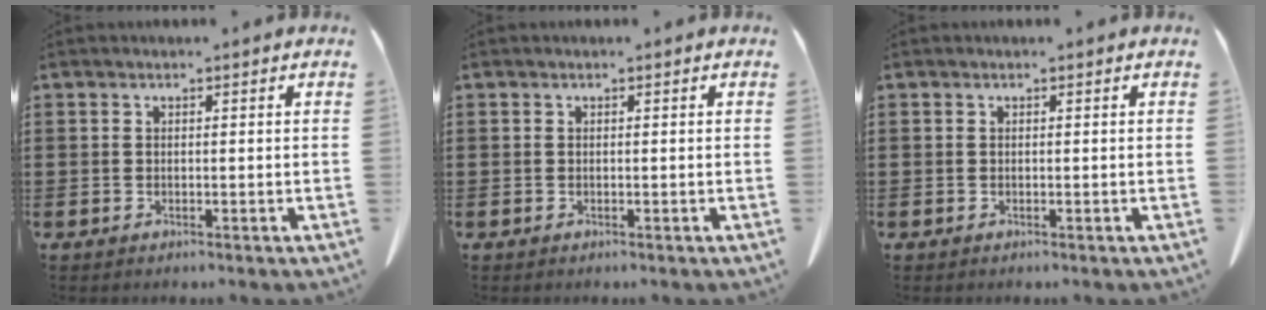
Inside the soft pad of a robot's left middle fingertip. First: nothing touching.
{"total": 0.0}
{"total": 0.0}